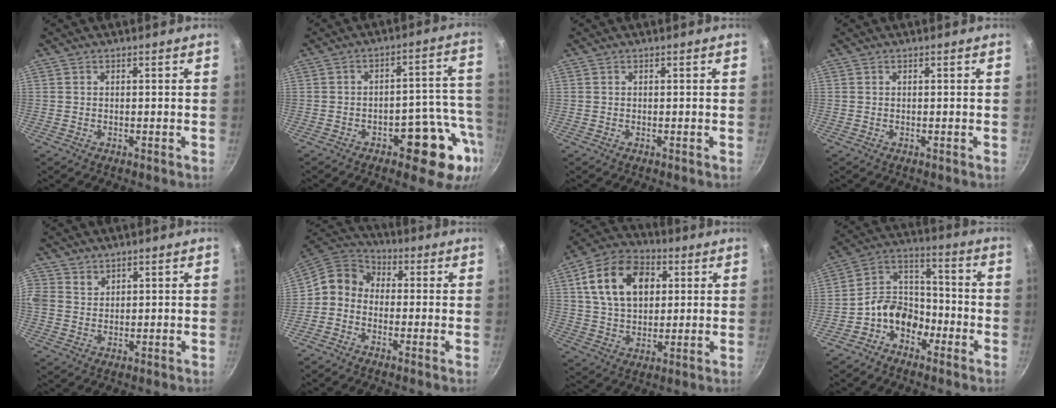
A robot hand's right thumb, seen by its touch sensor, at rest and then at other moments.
{"total": 12.7, "force": [-5.2, 6.1, 9.8], "torque": [-0.066, 0.050, -0.065]}
{"total": 0.0}
{"total": 0.0}
{"total": 5.6, "force": [2.8, 4.4, 2.0], "torque": [-0.033, 0.006, 0.059]}
{"total": 7.6, "force": [-1.4, 6.3, 3.9], "torque": [-0.061, 0.038, -0.055]}
{"total": 16.4, "force": [4.6, 11.3, 11.0], "torque": [-0.168, 0.006, 0.069]}
{"total": 10.3, "force": [-5.2, 7.4, 4.9], "torque": [-0.048, 0.064, -0.114]}